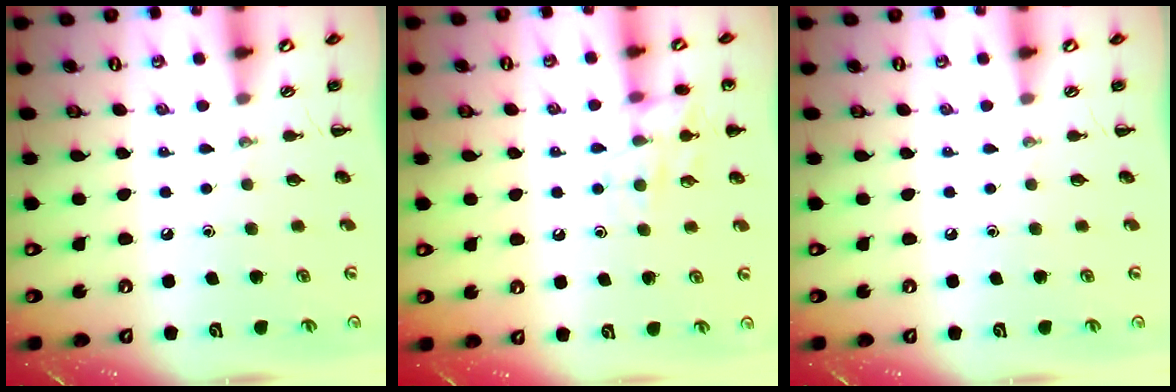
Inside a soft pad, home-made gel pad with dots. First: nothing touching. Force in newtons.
{"total": 11.9, "press": 11.8, "slide": 1.4}
{"total": 0.0}